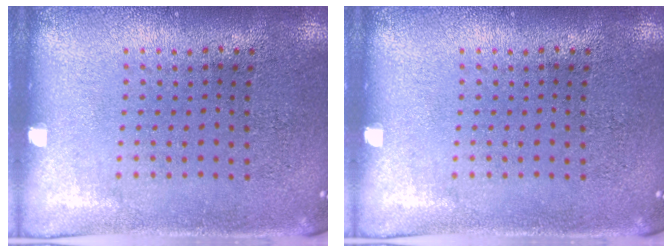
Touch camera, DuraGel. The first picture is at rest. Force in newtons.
{"total": 0.0}